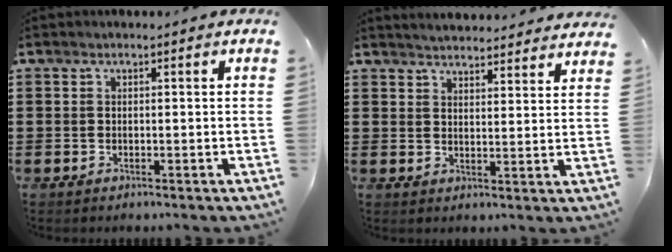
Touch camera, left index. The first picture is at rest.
{"total": 3.7, "force": [3.7, -0.2, 0.1], "torque": [-0.015, -0.020, 0.066]}